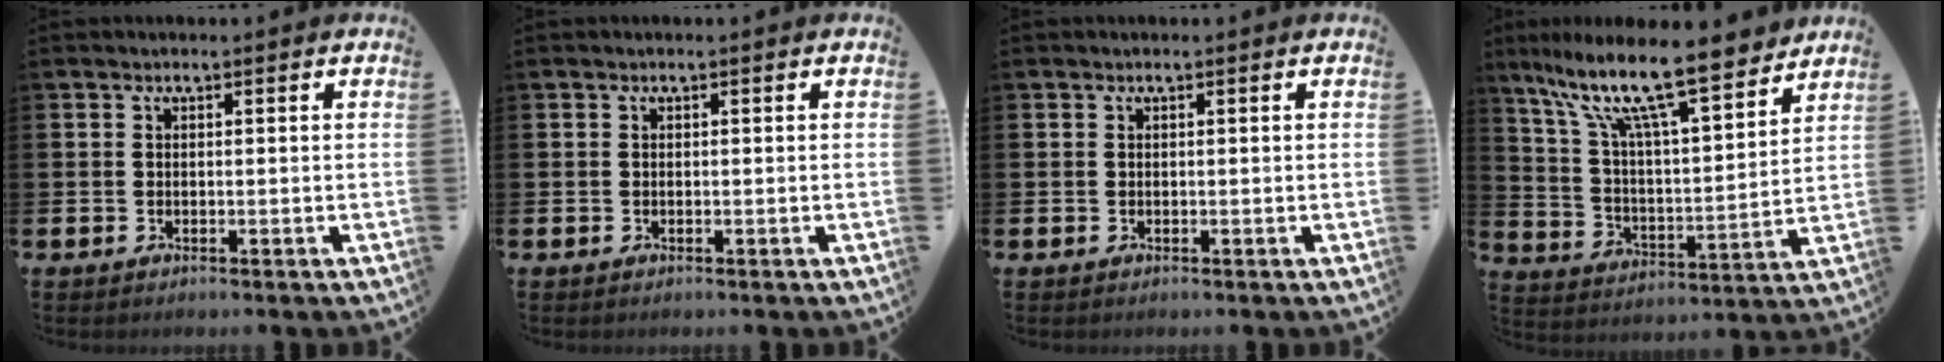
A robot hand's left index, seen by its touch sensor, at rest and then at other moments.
{"total": 0.0}
{"total": 0.0}
{"total": 14.0, "force": [11.0, 2.8, 8.3], "torque": [-0.183, -0.065, 0.187]}